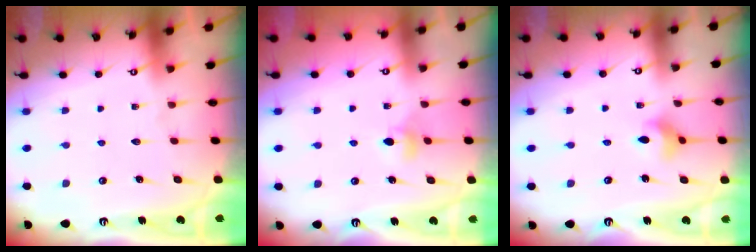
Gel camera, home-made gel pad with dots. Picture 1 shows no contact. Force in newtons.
{"total": 4.0, "press": 4.0, "slide": 0.9}
{"total": 5.1, "press": 5.0, "slide": 1.1}